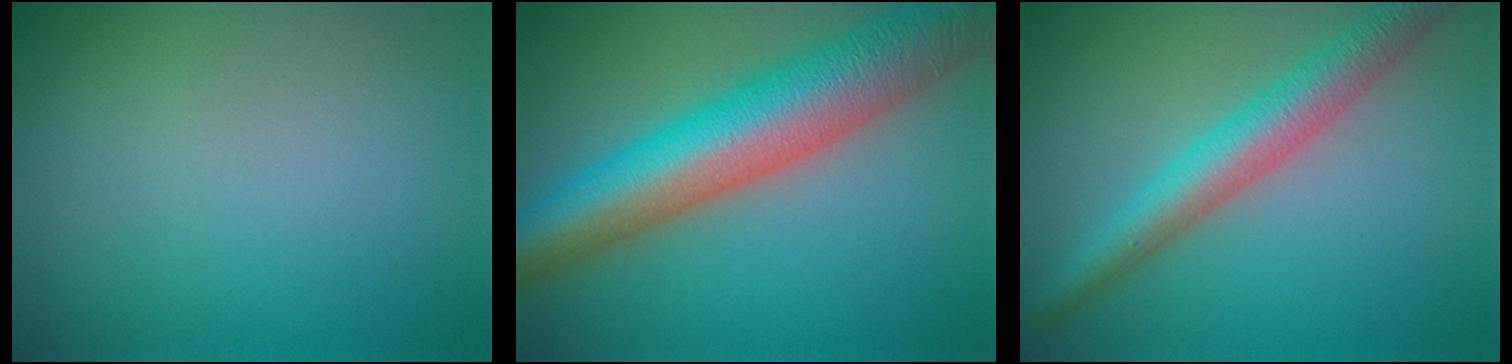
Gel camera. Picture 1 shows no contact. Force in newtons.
{"total": 11.2, "press": 11.2, "slide": 0.4}
{"total": 4.9, "press": 4.9, "slide": 0.3}